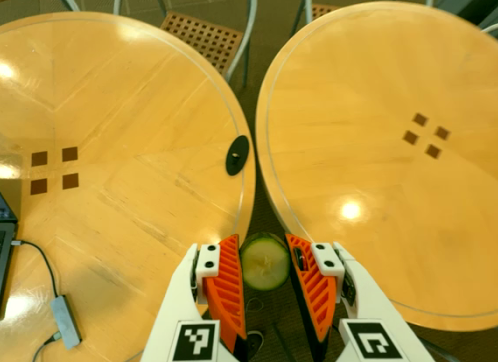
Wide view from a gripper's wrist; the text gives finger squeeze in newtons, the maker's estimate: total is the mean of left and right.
{"total": 8.2, "left": 8.3, "right": 8.2}